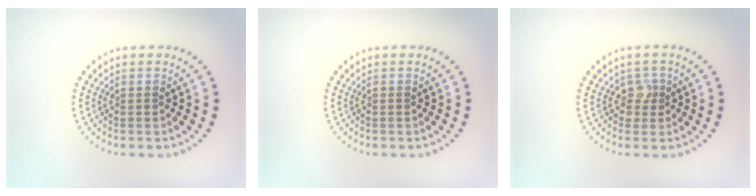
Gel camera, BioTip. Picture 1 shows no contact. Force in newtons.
{"total": 0.0}
{"total": 1.4, "press": 1.1, "slide": 0.9}